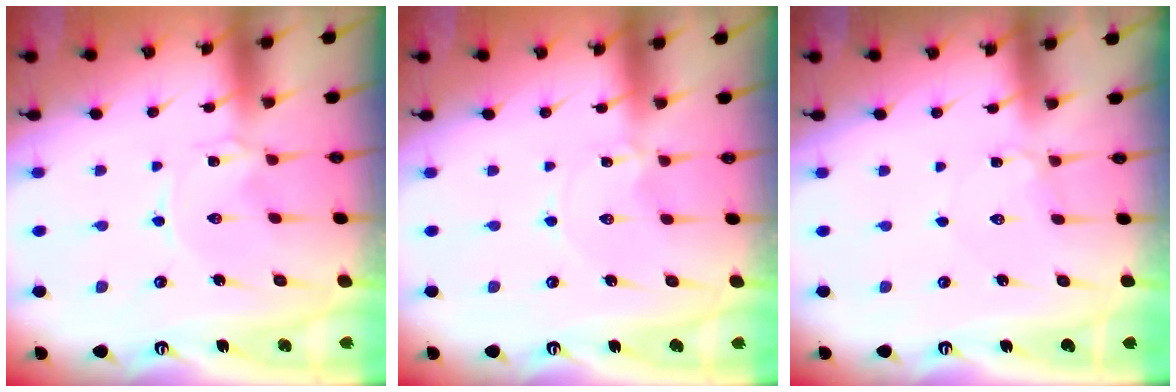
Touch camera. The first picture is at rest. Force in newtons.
{"total": 1.0, "press": 1.0, "slide": 0.1}
{"total": 3.1, "press": 3.1, "slide": 0.4}